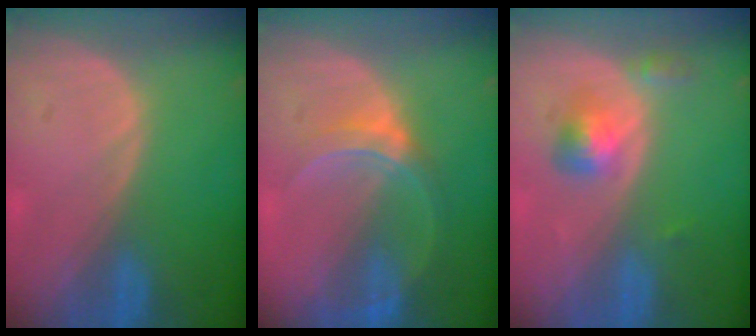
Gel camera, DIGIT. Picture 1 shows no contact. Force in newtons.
{"total": 6.2, "press": 5.7, "slide": 2.4}
{"total": 3.7, "press": 3.7, "slide": 0.2}